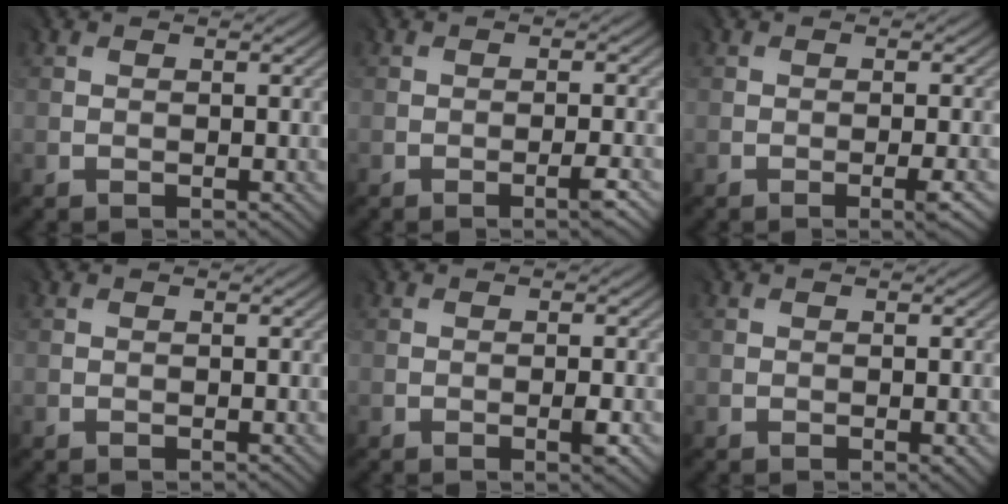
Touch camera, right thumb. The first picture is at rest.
{"total": 2.3, "force": [-1.4, -0.1, 1.8], "torque": [-0.028, -0.001, -0.023]}
{"total": 2.2, "force": [-1.1, 0.0, 1.8], "torque": [-0.030, -0.004, -0.017]}
{"total": 0.0}
{"total": 1.8, "force": [-0.8, 0.1, 1.6], "torque": [-0.027, -0.005, -0.010]}
{"total": 1.3, "force": [-0.4, 0.4, 1.2], "torque": [-0.020, -0.004, -0.003]}